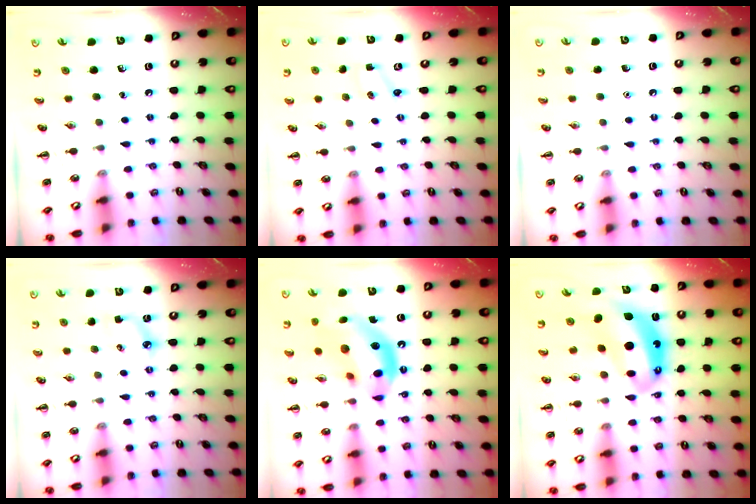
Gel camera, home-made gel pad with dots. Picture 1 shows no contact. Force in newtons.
{"total": 0.8, "press": 0.8, "slide": 0.3}
{"total": 1.5, "press": 1.5, "slide": 0.1}
{"total": 4.3, "press": 4.1, "slide": 1.4}
{"total": 16.1, "press": 15.7, "slide": 3.6}
{"total": 10.2, "press": 9.8, "slide": 2.9}